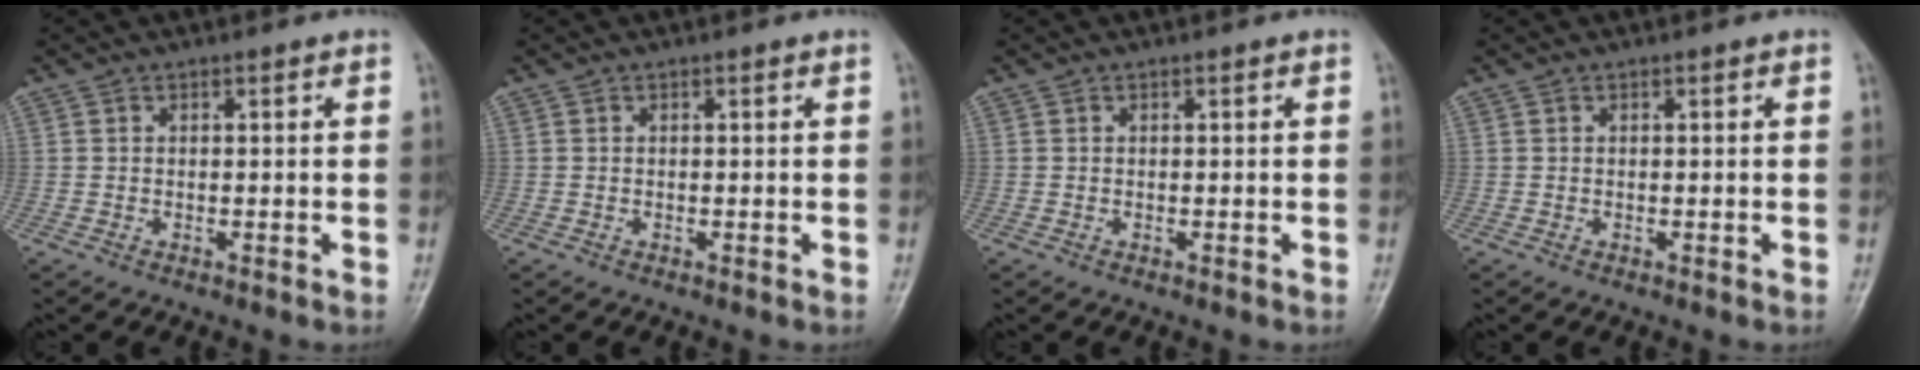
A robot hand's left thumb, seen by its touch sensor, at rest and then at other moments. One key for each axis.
{"total": 0.0}
{"total": 0.0}
{"total": 0.0}